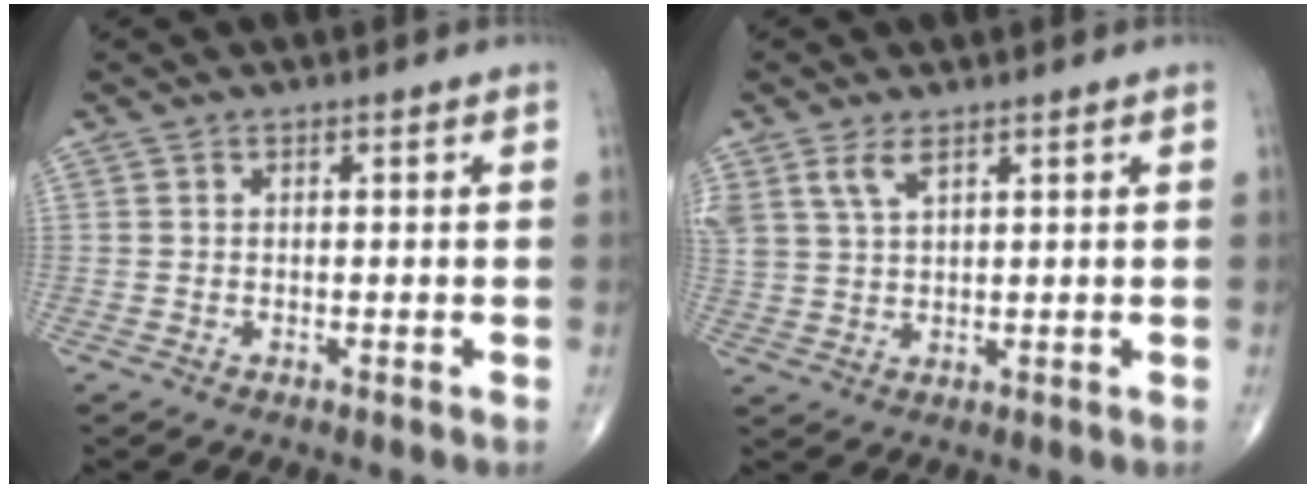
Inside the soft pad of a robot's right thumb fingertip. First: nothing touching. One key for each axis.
{"total": 4.5, "fx": 2.8, "fy": 1.9, "fz": 3.0, "tx": -0.067, "ty": -0.005, "tz": 0.064}